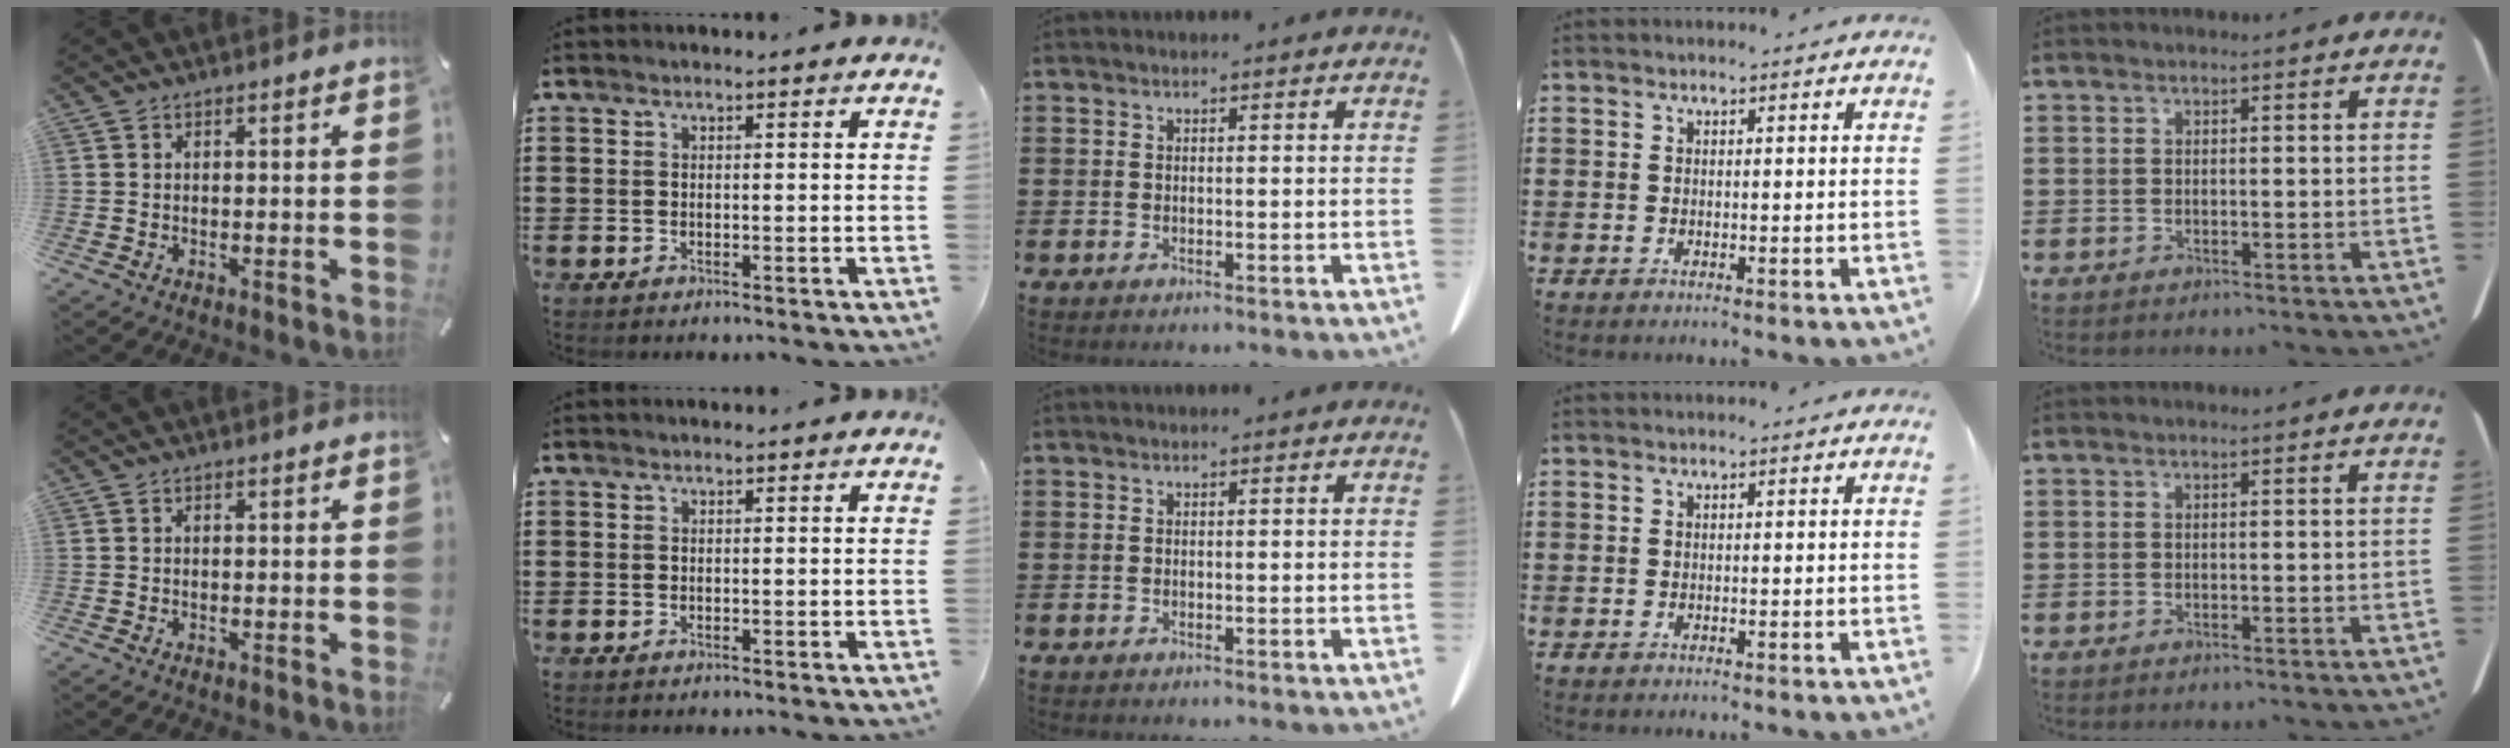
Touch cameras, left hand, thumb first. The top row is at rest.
{}